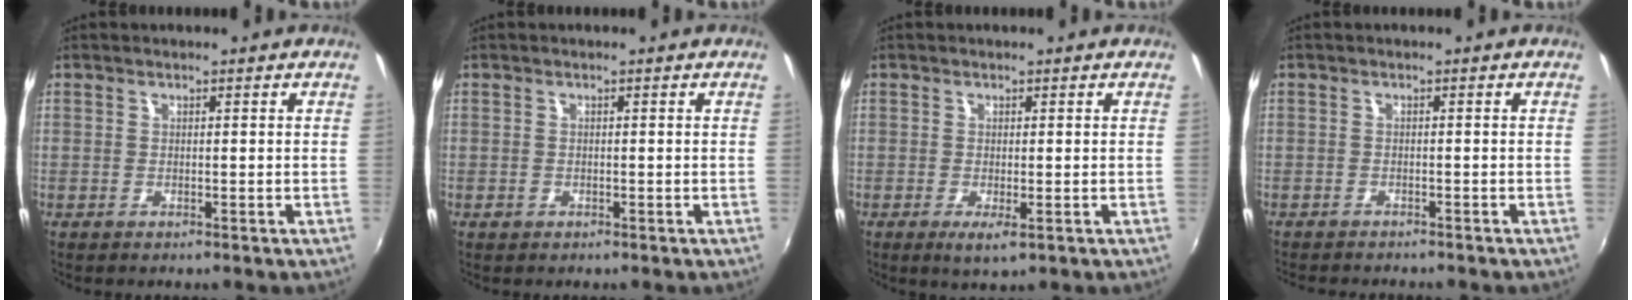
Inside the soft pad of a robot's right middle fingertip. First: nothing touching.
{"total": 0.9, "force": [-0.5, 0.7, 0.3], "torque": [-0.005, -0.002, -0.009]}
{"total": 2.4, "force": [-0.7, 0.6, 2.2], "torque": [-0.041, -0.013, -0.010]}
{"total": 3.7, "force": [-3.5, 0.5, 1.1], "torque": [-0.032, -0.014, -0.055]}